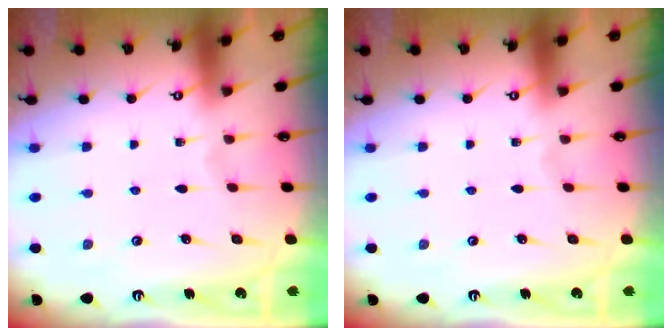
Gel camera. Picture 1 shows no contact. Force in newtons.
{"total": 0.0}